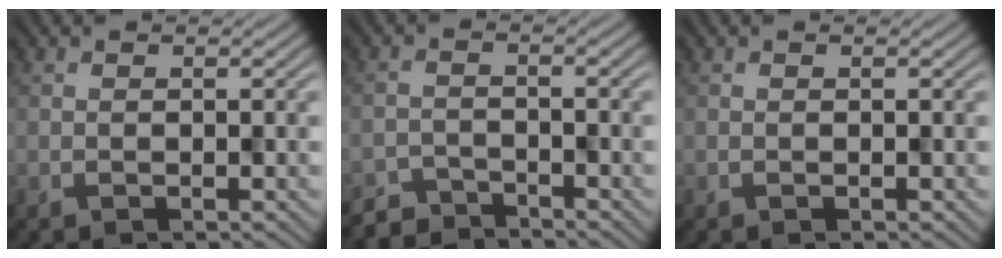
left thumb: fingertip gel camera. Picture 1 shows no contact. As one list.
[{"total": 3.2, "force": [-3.1, 0.6, -0.2], "torque": [0.010, 0.000, -0.057]}, {"total": 0.0}]